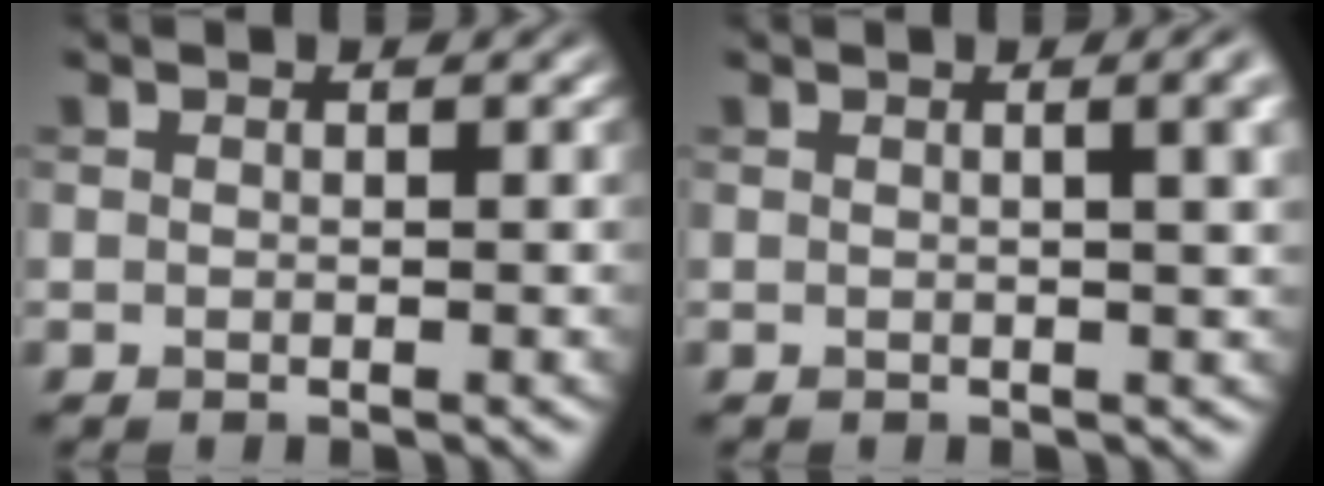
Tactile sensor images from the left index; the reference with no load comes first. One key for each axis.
{"total": 5.4, "fx": 1.4, "fy": 2.4, "fz": 4.6, "tx": -0.020, "ty": 0.027, "tz": -0.005}